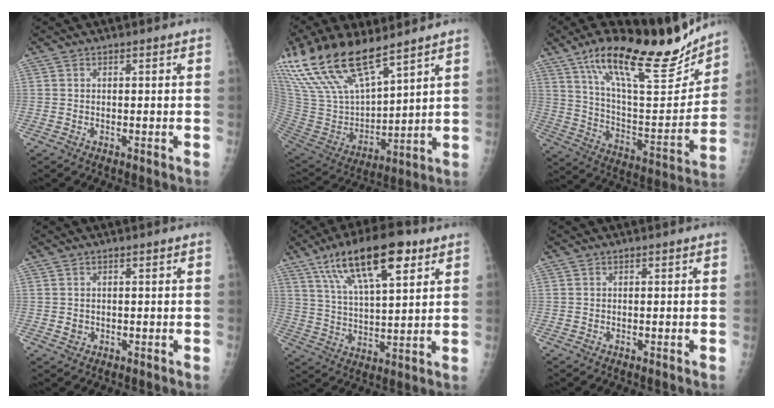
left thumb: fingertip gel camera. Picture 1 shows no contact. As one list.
[{"total": 24.0, "force": [17.2, 8.5, 14.4], "torque": [-0.292, -0.044, 0.335]}, {"total": 24.7, "force": [18.2, 7.0, 15.1], "torque": [-0.197, -0.083, 0.302]}, {"total": 1.1, "force": [0.1, 1.0, 0.4], "torque": [-0.005, 0.000, 0.006]}, {"total": 17.2, "force": [9.3, 5.9, 13.2], "torque": [-0.200, -0.019, 0.163]}, {"total": 0.0}]